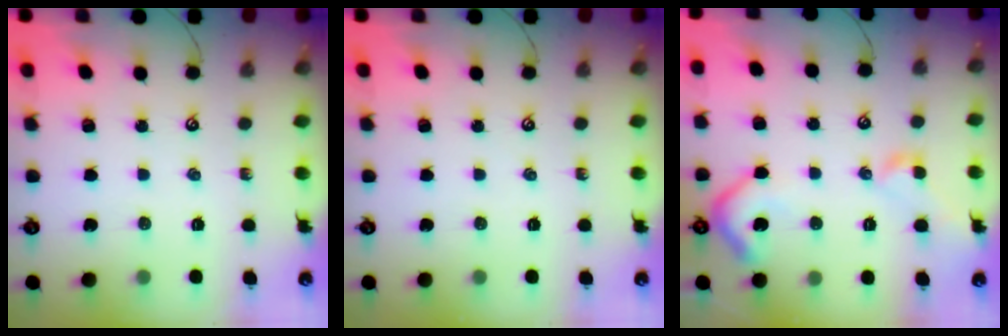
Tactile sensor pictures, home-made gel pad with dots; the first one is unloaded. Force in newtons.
{"total": 0.0}
{"total": 6.7, "press": 6.7, "slide": 0.8}